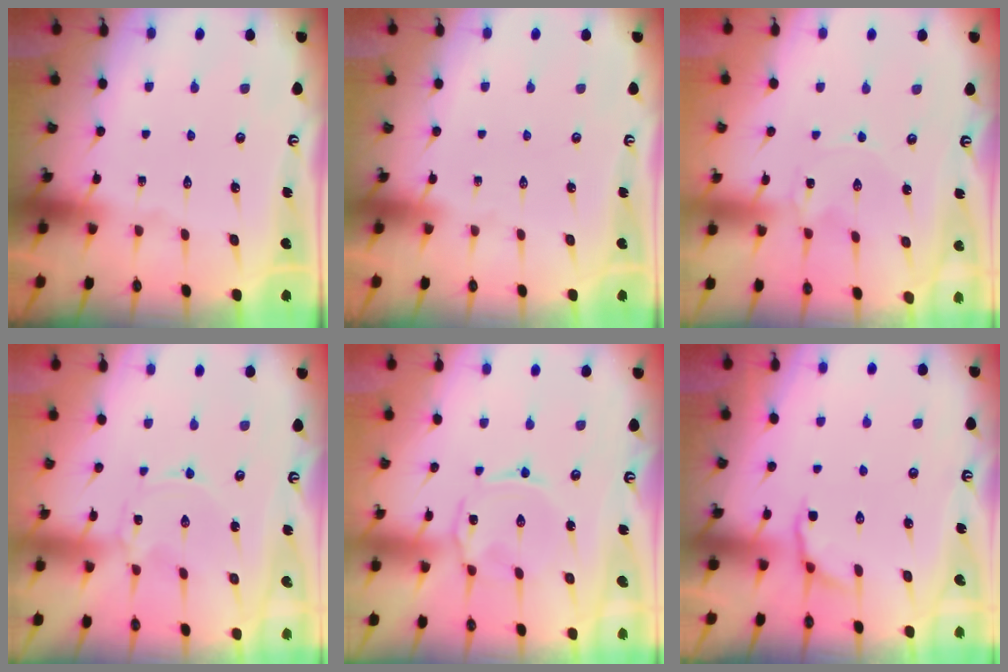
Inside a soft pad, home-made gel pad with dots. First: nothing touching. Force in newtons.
{"total": 0.0}
{"total": 0.0}
{"total": 0.0}
{"total": 2.1, "press": 2.0, "slide": 0.6}
{"total": 2.6, "press": 1.4, "slide": 2.2}